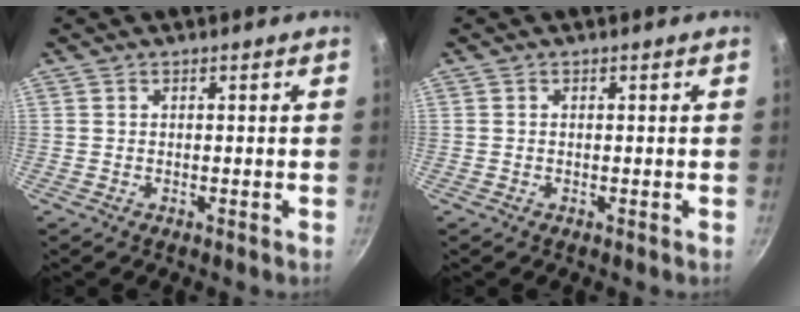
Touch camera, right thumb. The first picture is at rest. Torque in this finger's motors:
{"motor_torque": [-0.06, -0.06, -0.22, 0.11, -0.06]}